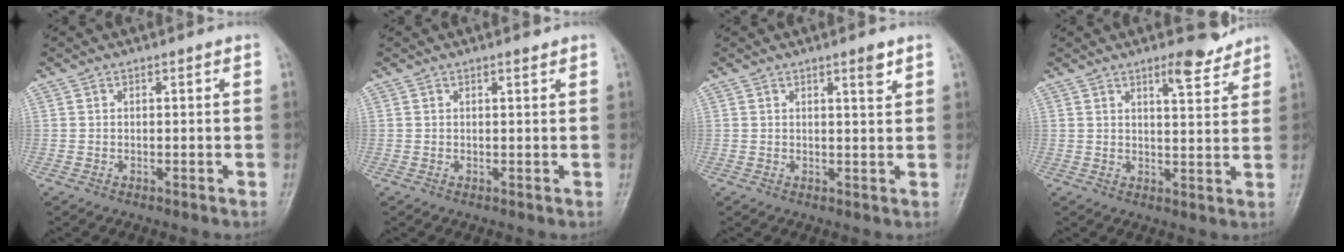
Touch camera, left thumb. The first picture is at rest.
{"total": 0.9, "force": [0.7, 0.2, 0.5], "torque": [-0.009, -0.004, 0.011]}
{"total": 2.5, "force": [1.6, 0.4, 1.9], "torque": [-0.025, -0.011, 0.025]}
{"total": 5.6, "force": [4.4, 1.3, 3.2], "torque": [-0.037, -0.034, 0.062]}